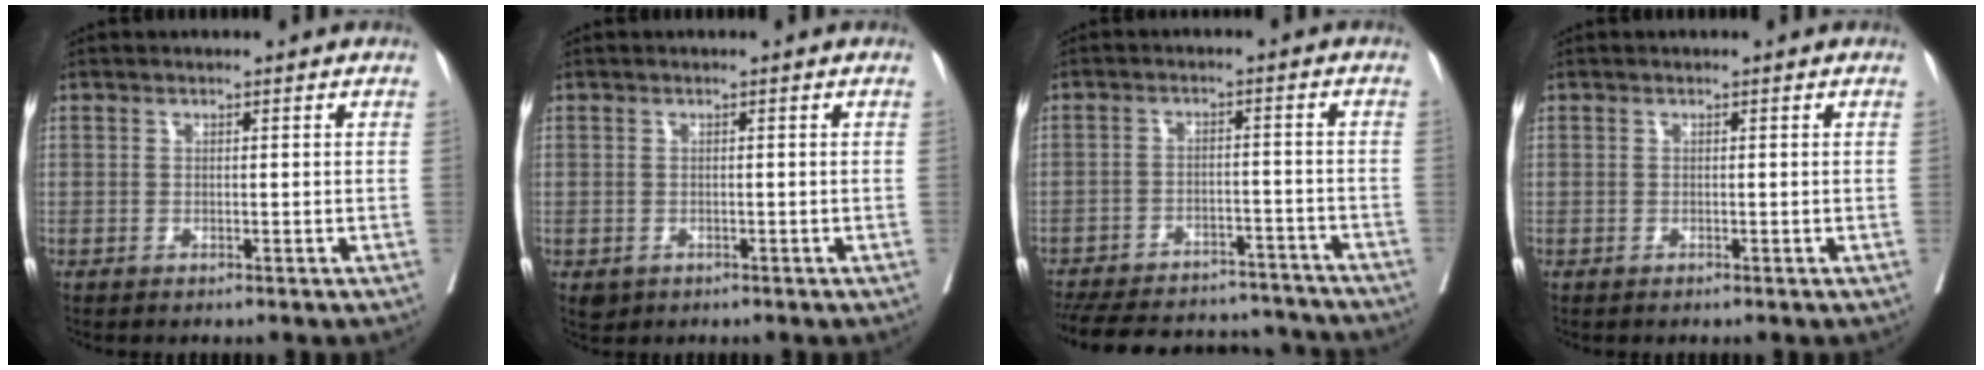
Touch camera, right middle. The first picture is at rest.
{"total": 1.4, "force": [-0.6, 1.1, 0.5], "torque": [-0.007, 0.001, -0.001]}
{"total": 22.8, "force": [-20.5, 6.8, 7.3], "torque": [-0.173, -0.010, -0.275]}
{"total": 0.0}